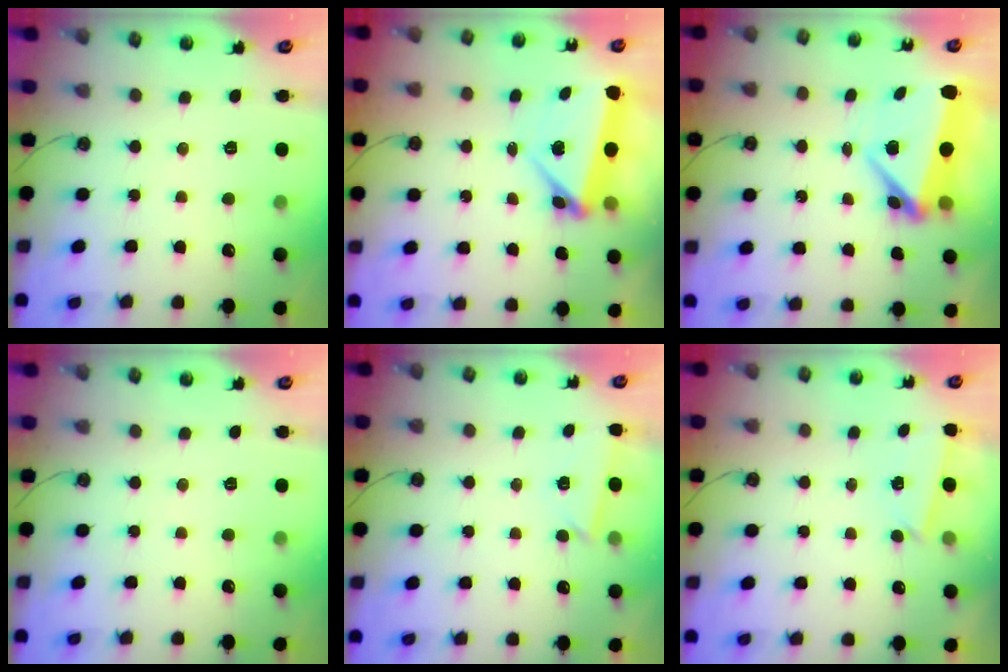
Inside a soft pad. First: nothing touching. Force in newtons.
{"total": 6.8, "press": 6.8, "slide": 0.4}
{"total": 7.1, "press": 6.8, "slide": 2.0}
{"total": 0.0}
{"total": 2.9, "press": 2.8, "slide": 0.6}
{"total": 2.1, "press": 1.7, "slide": 1.3}